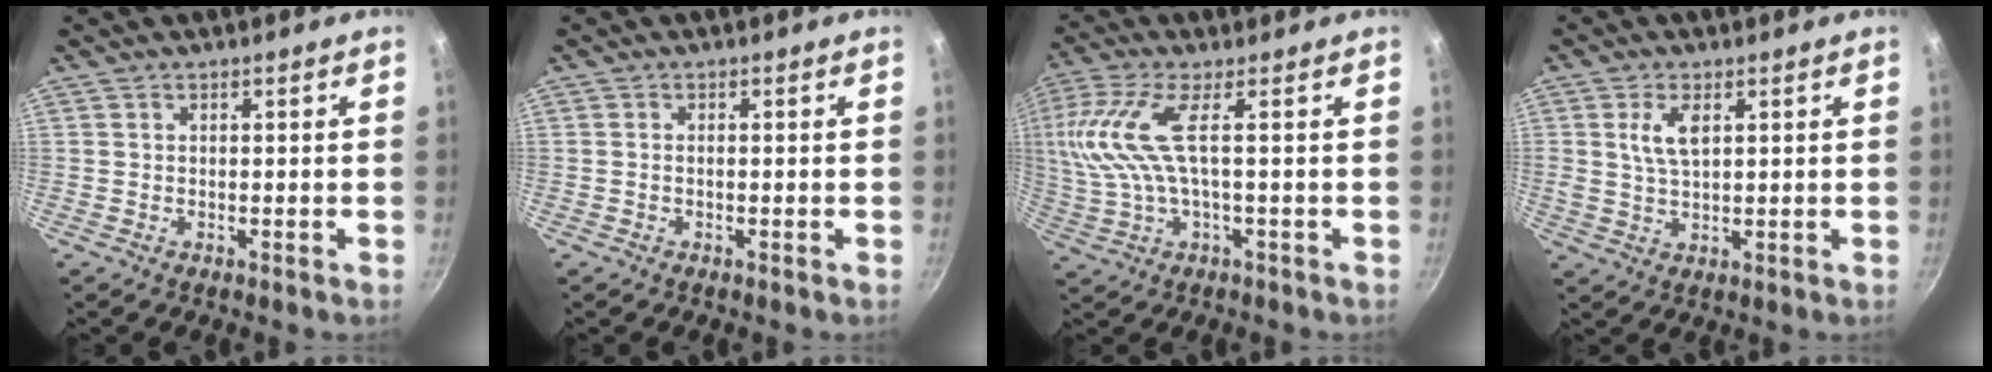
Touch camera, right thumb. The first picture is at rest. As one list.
[{"total": 0.5, "force": [-0.2, 0.2, 0.4], "torque": [-0.007, 0.004, -0.005]}, {"total": 10.3, "force": [1.0, 2.4, 9.9], "torque": [-0.226, 0.003, 0.028]}, {"total": 5.3, "force": [1.7, 2.5, 4.4], "torque": [-0.080, -0.007, 0.034]}]